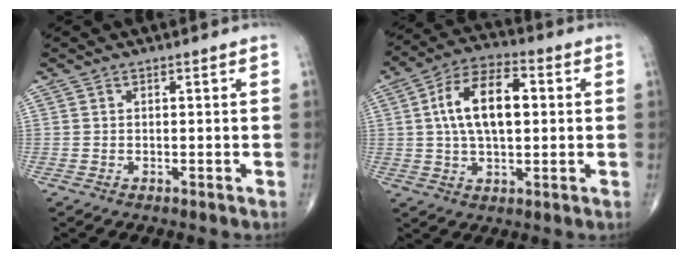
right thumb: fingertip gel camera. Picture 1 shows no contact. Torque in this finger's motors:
{"motor_torque": [-0.45, 1.05, 1.02, 0.35, 0.28]}